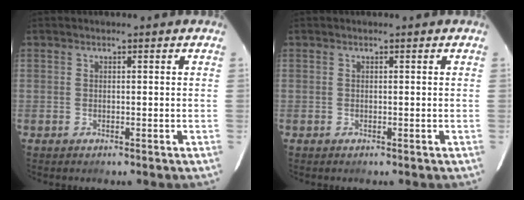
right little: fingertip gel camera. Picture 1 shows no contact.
{"total": 0.0}